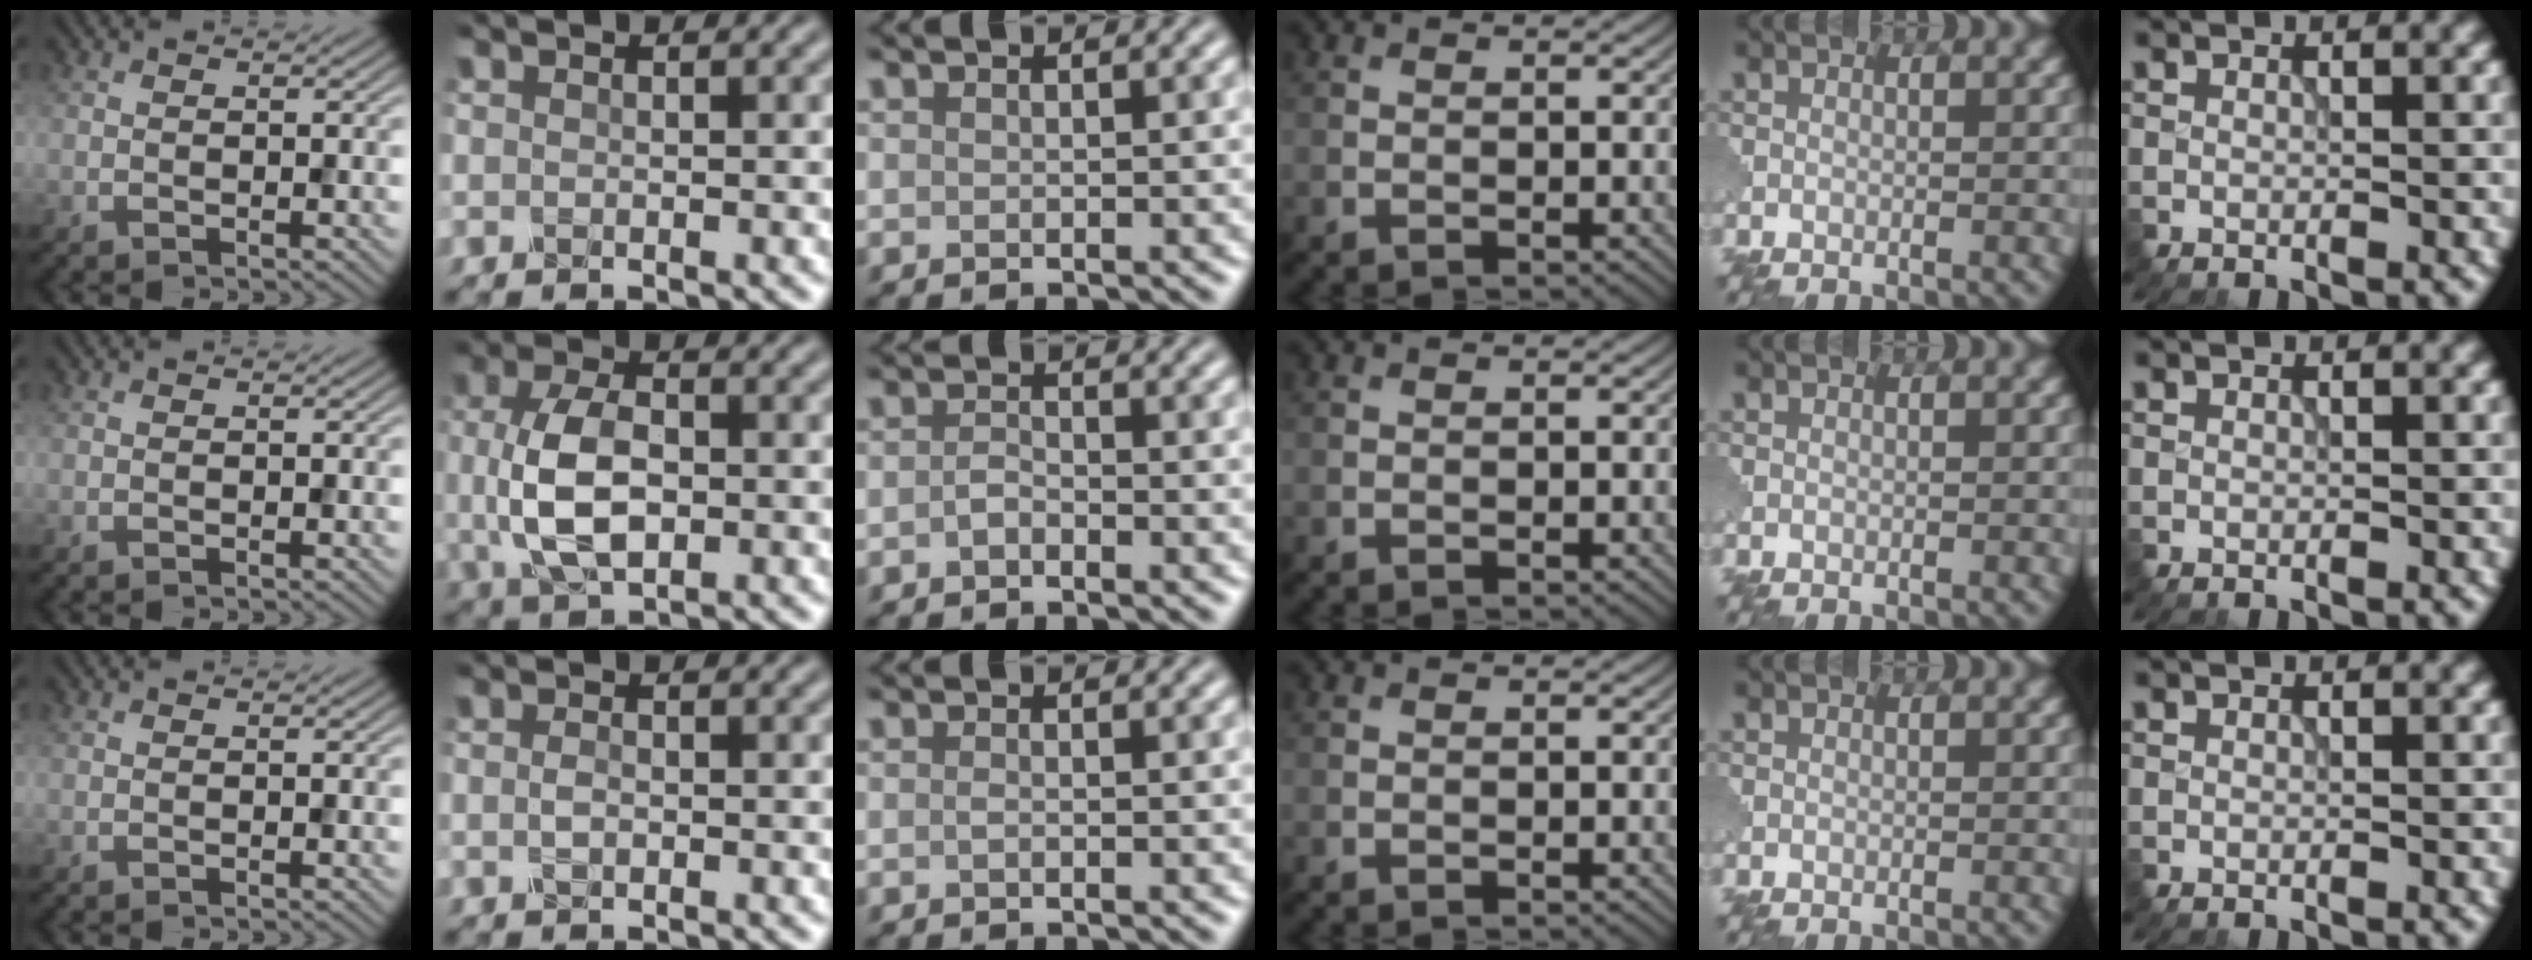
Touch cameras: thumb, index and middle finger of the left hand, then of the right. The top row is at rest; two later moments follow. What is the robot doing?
{"motion": "close", "object": "eyeshadow palette"}